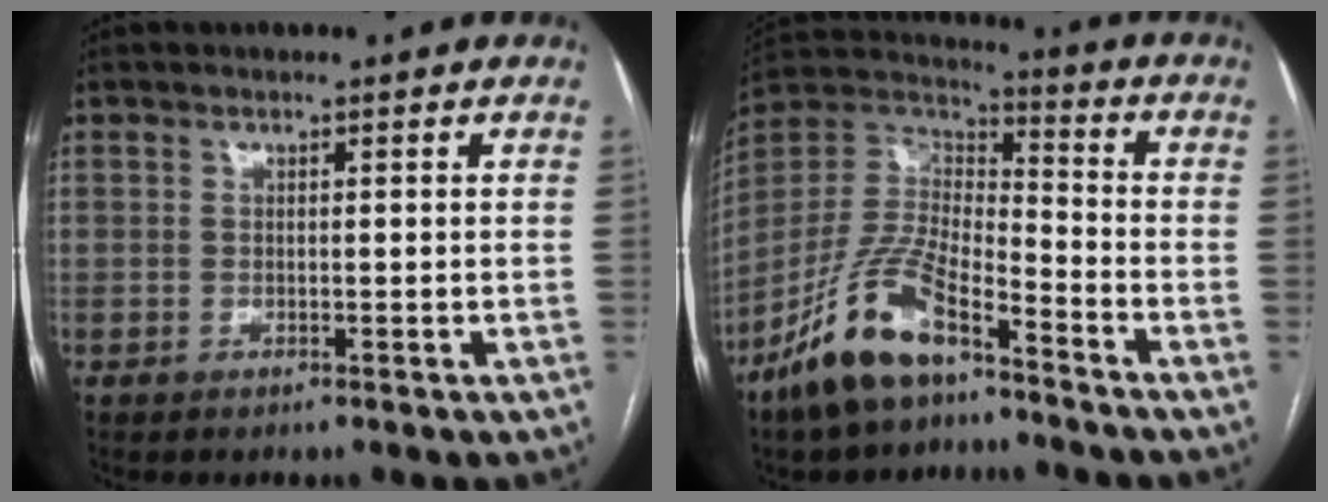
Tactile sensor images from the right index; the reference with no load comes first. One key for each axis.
{"total": 14.3, "fx": -9.7, "fy": 4.4, "fz": 9.5, "tx": -0.201, "ty": 0.008, "tz": -0.183}